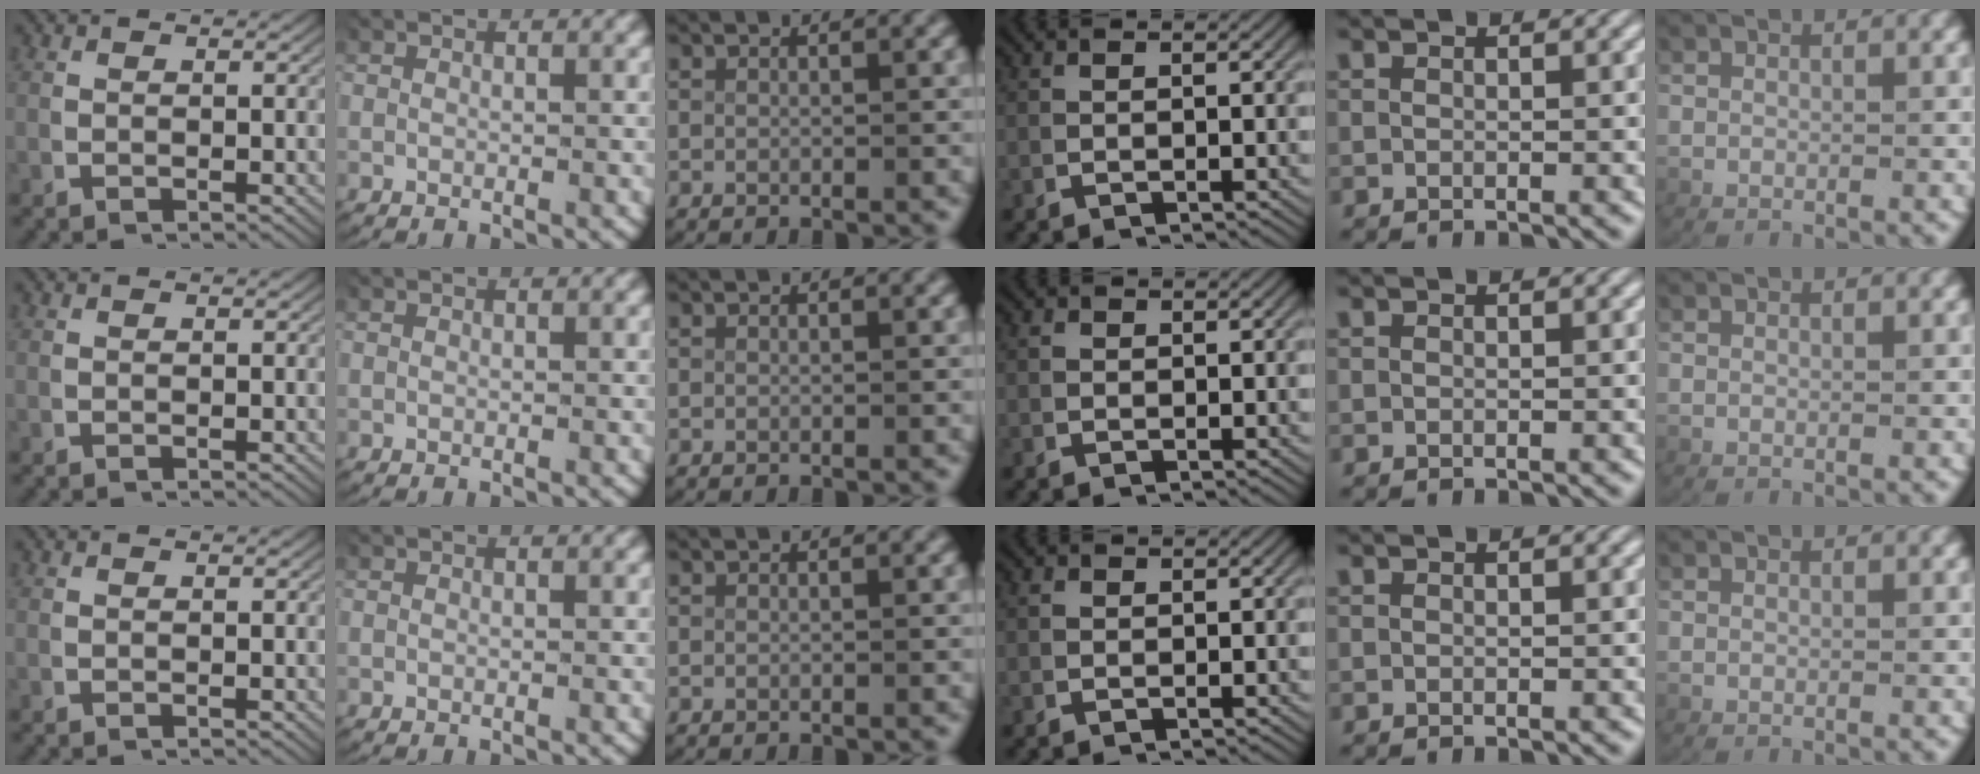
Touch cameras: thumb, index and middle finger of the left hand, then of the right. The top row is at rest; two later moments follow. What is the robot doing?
{"motion": "lift_and_place", "object": "paper towel"}